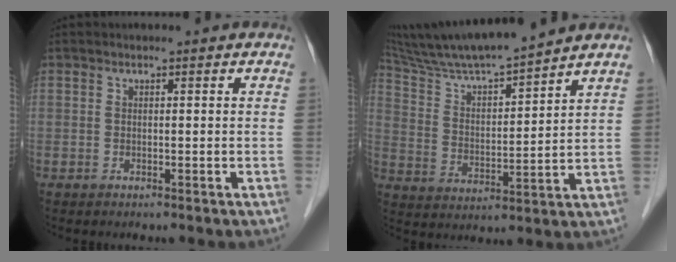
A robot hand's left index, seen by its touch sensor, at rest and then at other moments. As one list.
[{"total": 14.8, "force": [13.3, -0.7, 6.4], "torque": [-0.124, 0.008, 0.235]}]